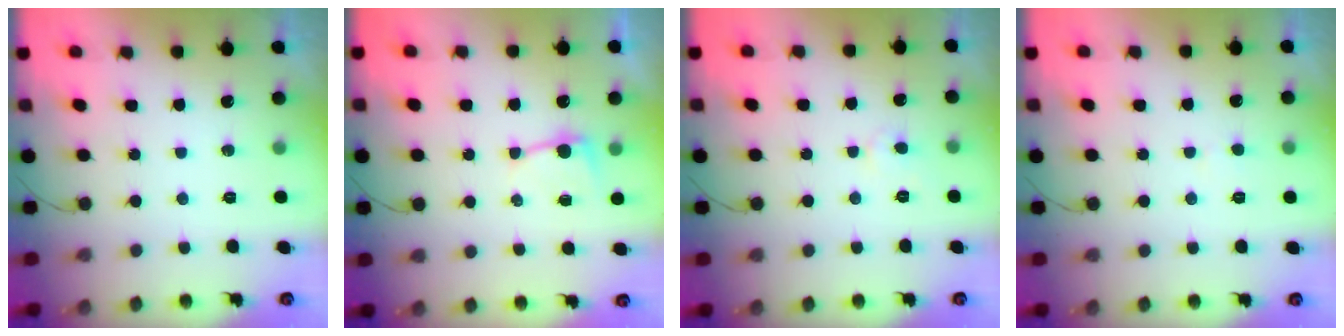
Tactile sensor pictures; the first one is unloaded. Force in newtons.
{"total": 3.7, "press": 3.7, "slide": 0.5}
{"total": 2.9, "press": 2.9, "slide": 0.2}
{"total": 2.3, "press": 2.3, "slide": 0.2}